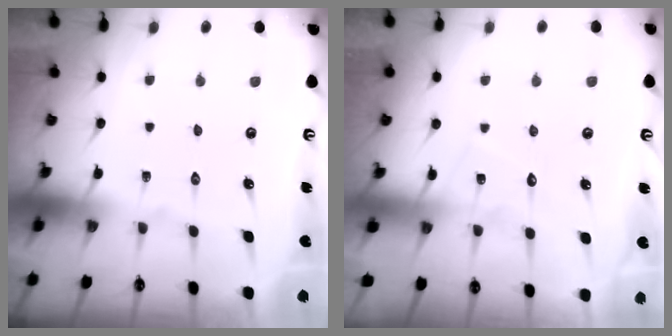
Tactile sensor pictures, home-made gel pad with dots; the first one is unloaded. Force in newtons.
{"total": 5.4, "press": 5.4, "slide": 0.6}